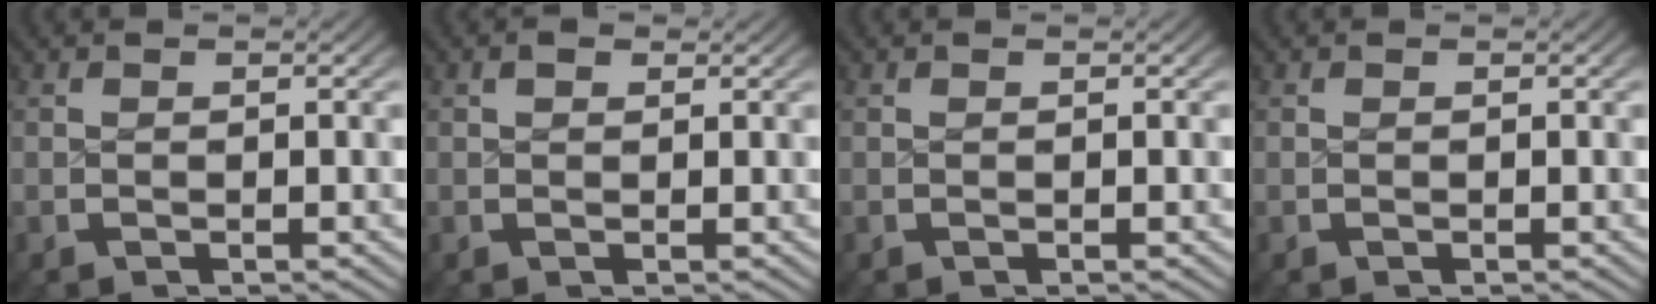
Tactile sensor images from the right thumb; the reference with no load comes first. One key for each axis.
{"total": 1.1, "fx": 0.9, "fy": 0.6, "fz": 0.5, "tx": -0.005, "ty": -0.002, "tz": 0.015}
{"total": 0.0}
{"total": 0.0}